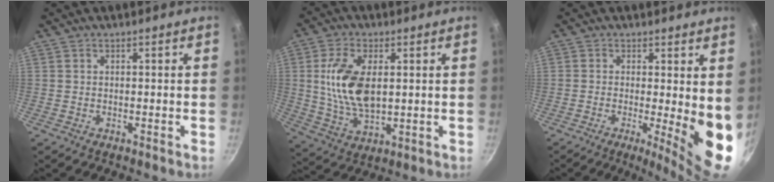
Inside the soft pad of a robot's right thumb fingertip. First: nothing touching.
{"total": 12.9, "force": [2.0, 7.0, 10.7], "torque": [-0.196, -0.009, 0.042]}
{"total": 10.1, "force": [-0.5, 2.4, 9.8], "torque": [-0.120, -0.023, -0.004]}